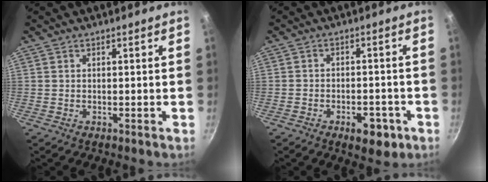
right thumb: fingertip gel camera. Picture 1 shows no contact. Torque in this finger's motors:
{"motor_torque": [0.55, 0.73, -0.18, 0.00, 0.13]}